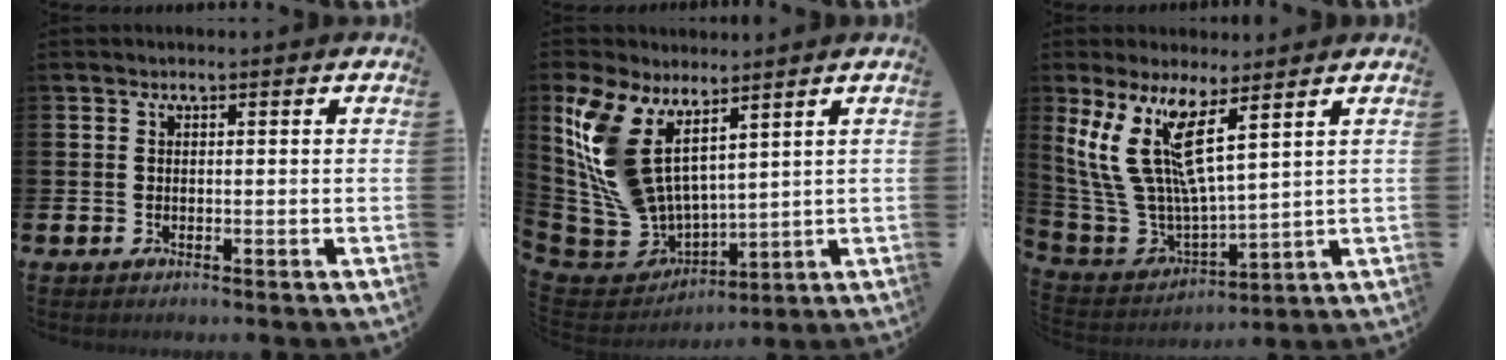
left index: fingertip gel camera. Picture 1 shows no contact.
{"total": 10.6, "force": [6.3, 5.8, 6.3], "torque": [-0.174, -0.040, 0.120]}
{"total": 10.4, "force": [7.0, 2.0, 7.5], "torque": [-0.180, -0.046, 0.118]}